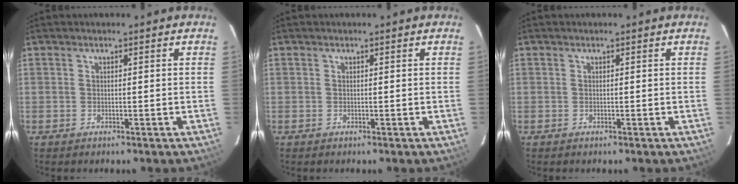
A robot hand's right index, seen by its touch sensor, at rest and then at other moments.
{"total": 0.0}
{"total": 0.0}